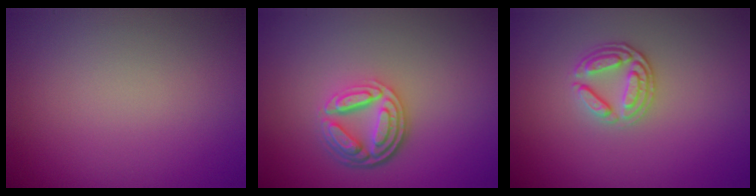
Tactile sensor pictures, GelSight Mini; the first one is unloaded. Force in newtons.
{"total": 4.6, "press": 3.5, "slide": 3.0}
{"total": 2.6, "press": 2.4, "slide": 1.0}